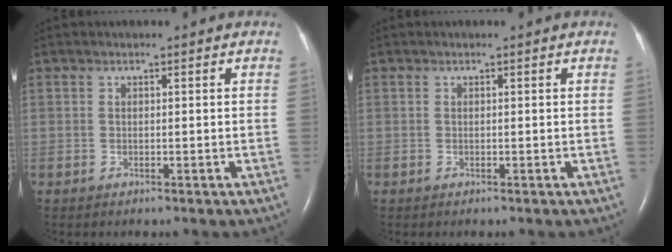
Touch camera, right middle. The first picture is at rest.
{"total": 0.0}